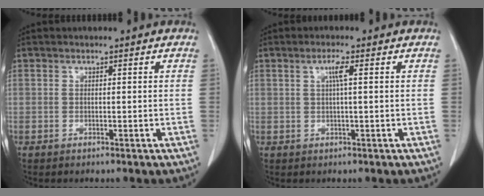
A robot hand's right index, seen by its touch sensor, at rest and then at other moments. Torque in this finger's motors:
{"motor_torque": [0.17, 0.26, 0.02, 0.01]}